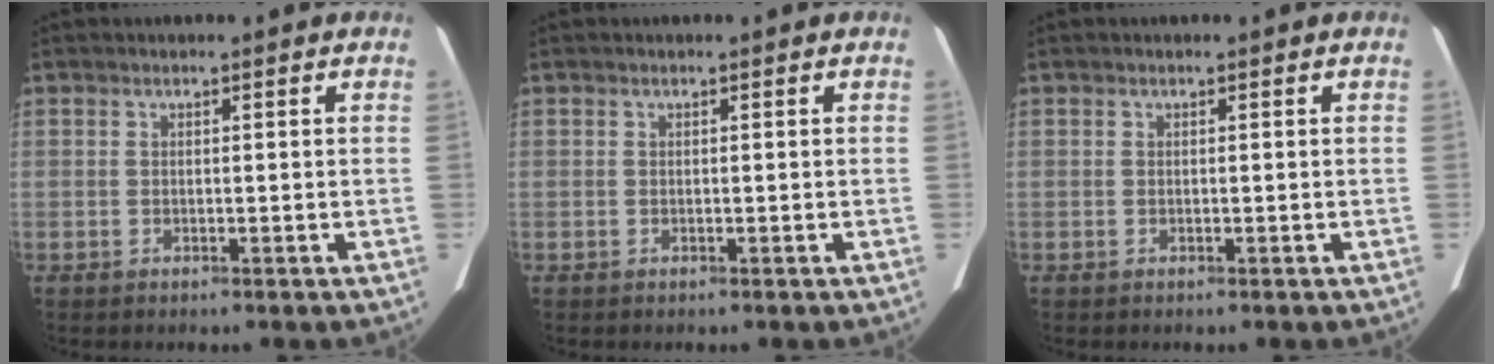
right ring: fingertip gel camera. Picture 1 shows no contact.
{"total": 0.0}
{"total": 0.0}